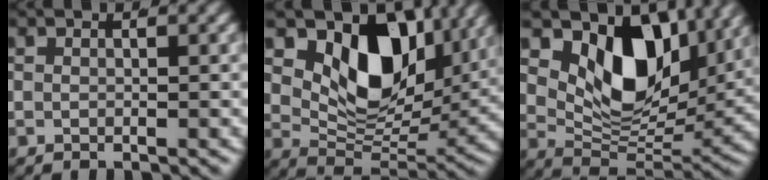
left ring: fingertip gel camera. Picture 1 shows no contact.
{"total": 12.0, "force": [4.0, 7.8, 8.2], "torque": [-0.135, -0.014, 0.066]}
{"total": 11.7, "force": [4.2, 7.2, 8.2], "torque": [-0.143, -0.012, 0.070]}